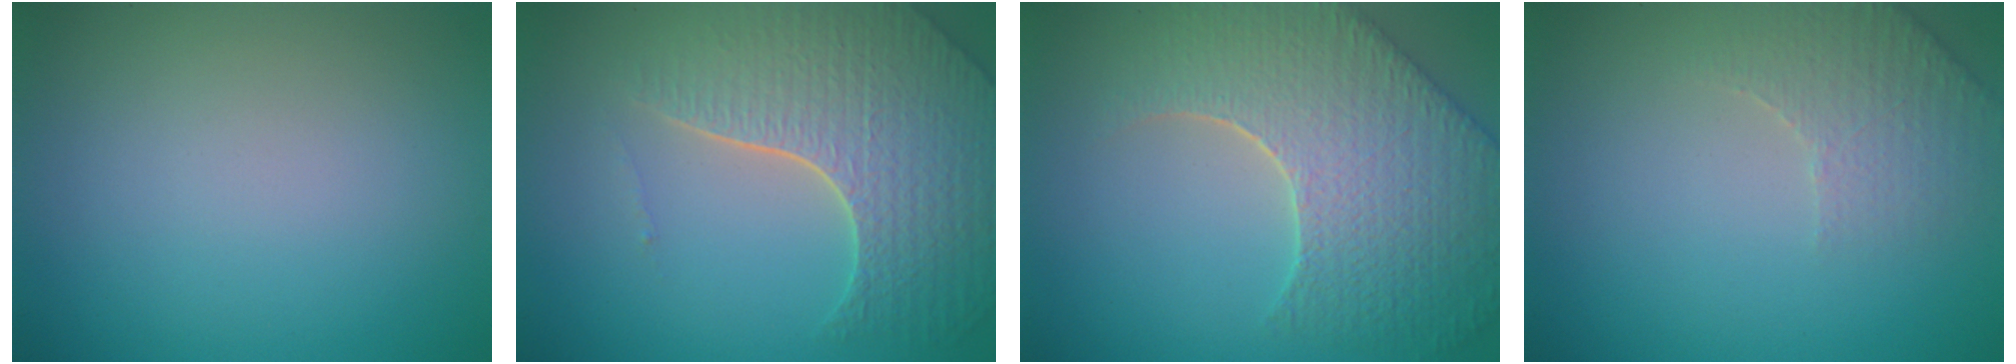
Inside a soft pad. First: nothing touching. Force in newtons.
{"total": 7.6, "press": 5.6, "slide": 5.1}
{"total": 9.0, "press": 6.4, "slide": 6.3}
{"total": 2.8, "press": 2.7, "slide": 0.8}